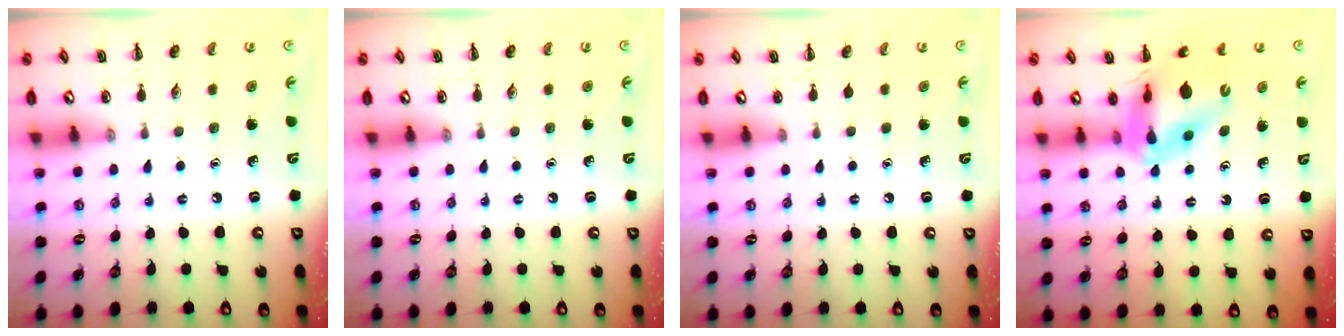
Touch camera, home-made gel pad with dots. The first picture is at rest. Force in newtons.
{"total": 0.0}
{"total": 0.0}
{"total": 13.4, "press": 12.8, "slide": 4.0}